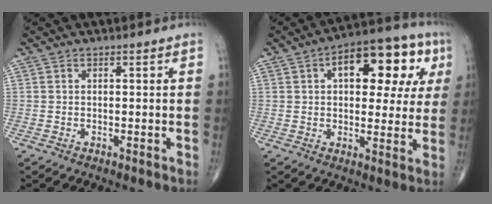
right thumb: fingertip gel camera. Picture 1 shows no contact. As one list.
[{"total": 19.5, "force": [6.6, 9.8, 15.4], "torque": [-0.170, 0.021, 0.085]}]